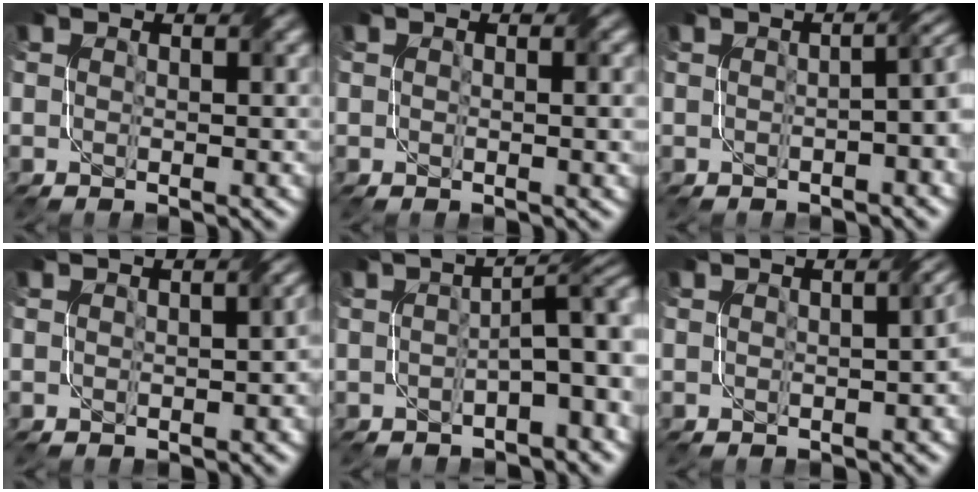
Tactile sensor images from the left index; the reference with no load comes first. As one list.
[{"total": 1.3, "force": [0.2, 0.3, 1.3], "torque": [-0.017, 0.001, 0.004]}, {"total": 5.1, "force": [-0.5, 2.1, 4.6], "torque": [-0.030, 0.013, -0.008]}, {"total": 1.8, "force": [-0.3, 0.8, 1.6], "torque": [-0.017, 0.001, 0.000]}, {"total": 5.6, "force": [-1.0, 1.6, 5.3], "torque": [-0.067, 0.014, -0.019]}, {"total": 3.2, "force": [-0.4, 1.2, 2.9], "torque": [-0.021, 0.004, 0.002]}]